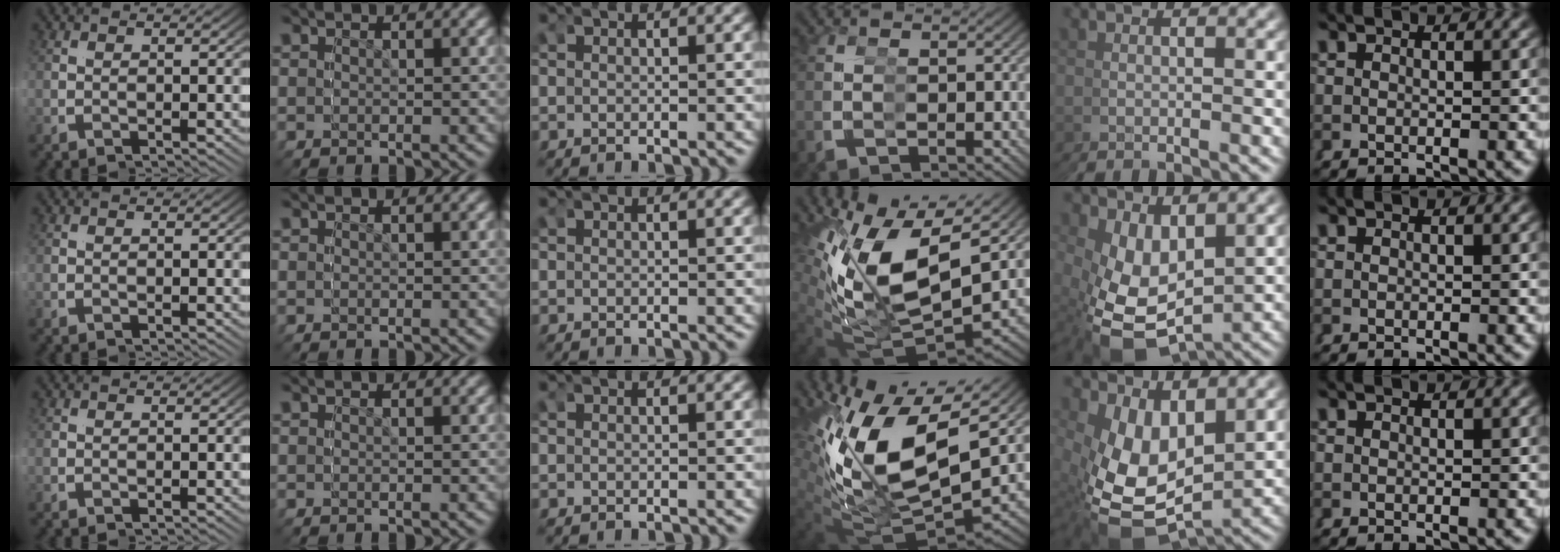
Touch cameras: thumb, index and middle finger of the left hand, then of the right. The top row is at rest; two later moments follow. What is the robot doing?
{"motion": "grasp_and_lifting", "object": "glue stick"}